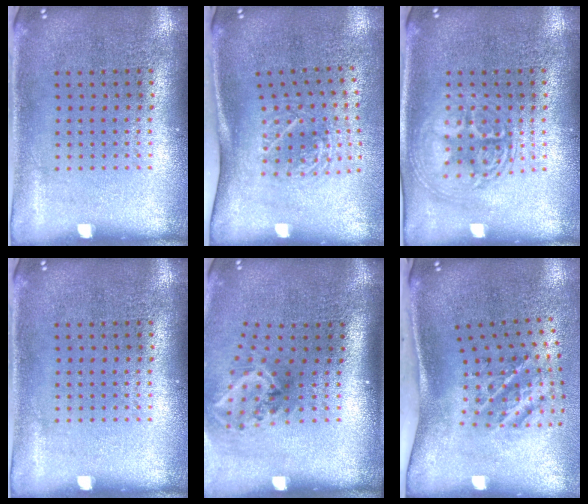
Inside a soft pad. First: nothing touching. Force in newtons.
{"total": 1.9, "press": 1.3, "slide": 1.4}
{"total": 2.5, "press": 2.5, "slide": 0.4}
{"total": 0.0}
{"total": 2.1, "press": 1.3, "slide": 1.6}
{"total": 2.3, "press": 1.3, "slide": 1.9}